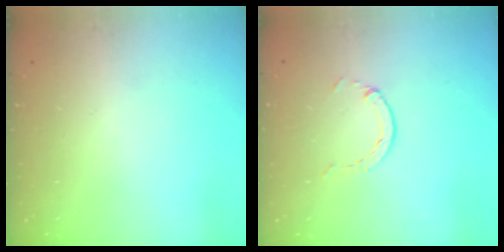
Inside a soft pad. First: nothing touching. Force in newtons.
{"total": 0.6, "press": 0.6, "slide": 0.2}